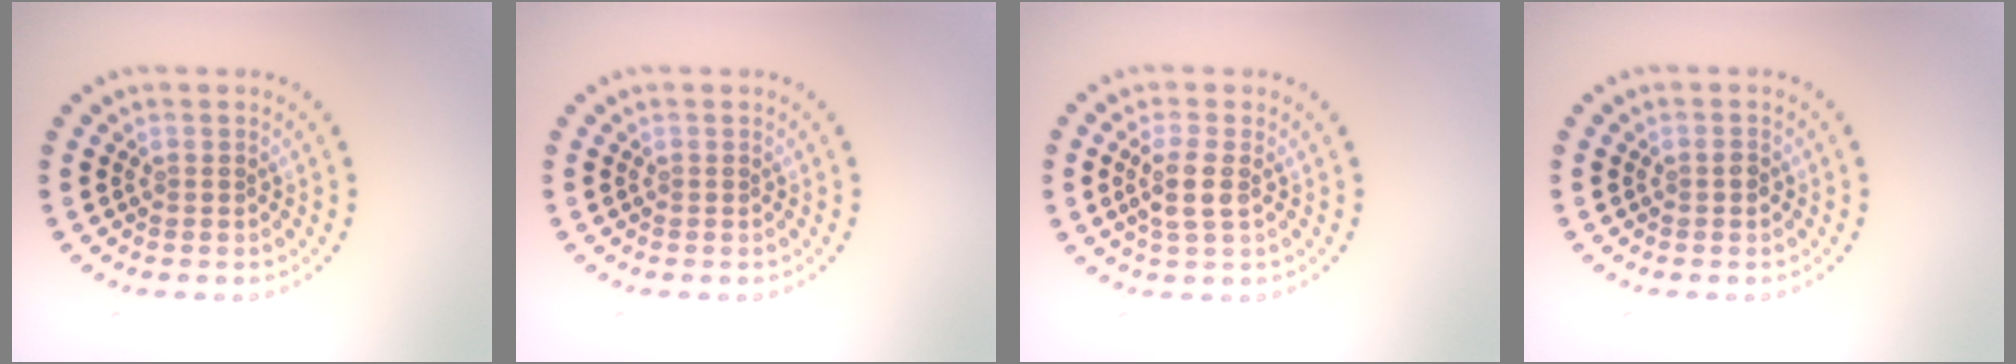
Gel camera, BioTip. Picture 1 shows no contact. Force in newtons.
{"total": 0.0}
{"total": 2.4, "press": 2.1, "slide": 1.1}
{"total": 0.7, "press": 0.7, "slide": 0.0}